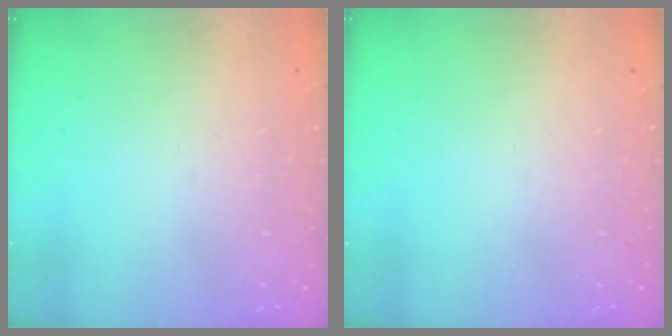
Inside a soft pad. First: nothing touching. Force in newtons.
{"total": 0.0}